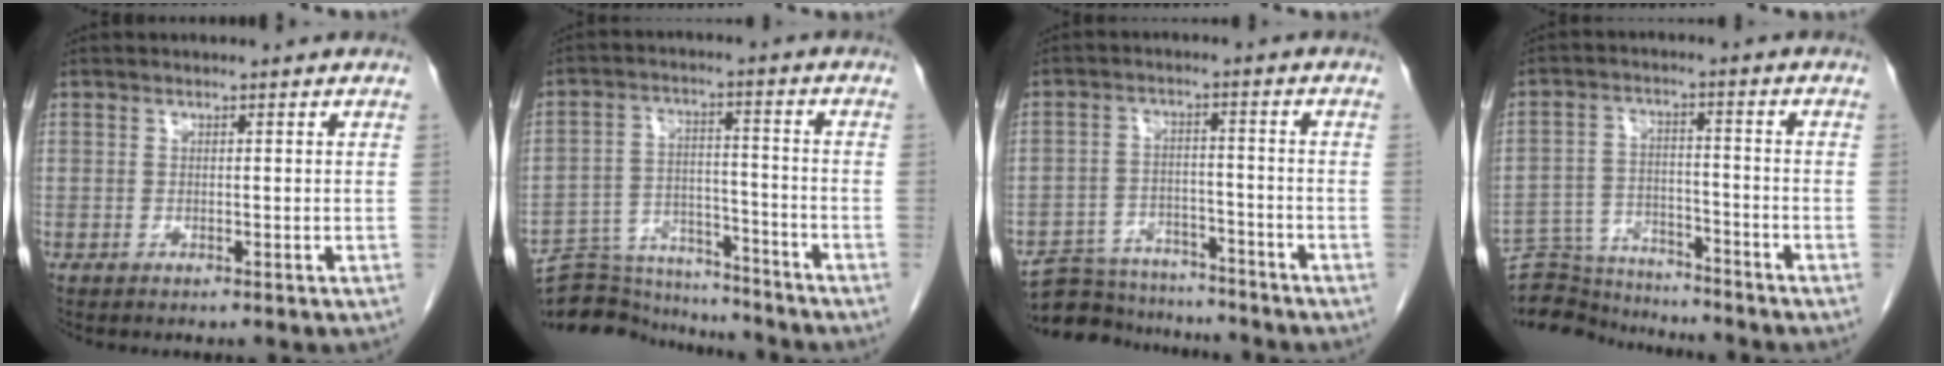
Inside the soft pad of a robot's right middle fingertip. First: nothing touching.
{"total": 14.4, "force": [-13.9, 3.0, 2.2], "torque": [-0.042, 0.025, -0.214]}
{"total": 11.4, "force": [-10.7, 3.6, 1.8], "torque": [-0.029, 0.013, -0.162]}
{"total": 12.3, "force": [-12.0, 2.3, 1.3], "torque": [-0.024, 0.023, -0.191]}